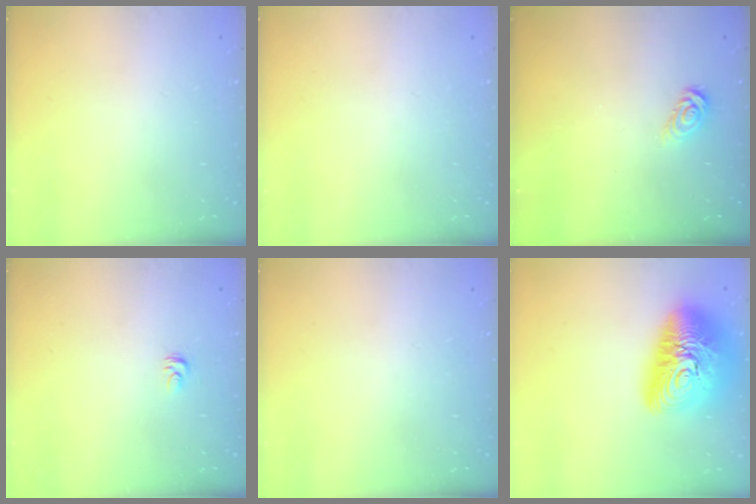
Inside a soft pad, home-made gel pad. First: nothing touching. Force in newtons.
{"total": 0.0}
{"total": 3.6, "press": 3.5, "slide": 0.3}
{"total": 2.7, "press": 2.7, "slide": 0.2}
{"total": 0.0}
{"total": 21.9, "press": 21.8, "slide": 1.9}